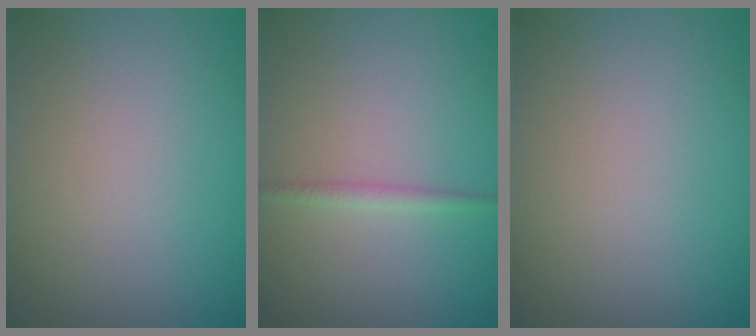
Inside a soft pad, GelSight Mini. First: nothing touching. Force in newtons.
{"total": 1.0, "press": 1.0, "slide": 0.0}
{"total": 0.0}